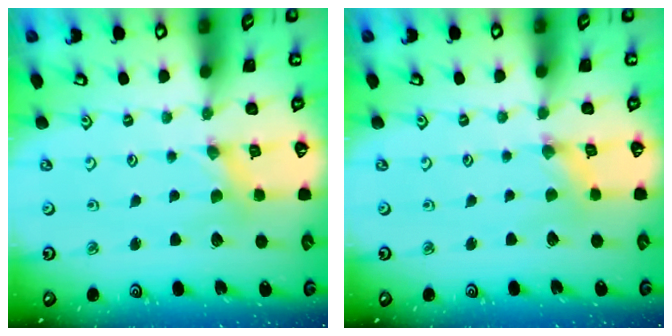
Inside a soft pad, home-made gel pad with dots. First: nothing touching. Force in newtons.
{"total": 0.8, "press": 0.7, "slide": 0.3}